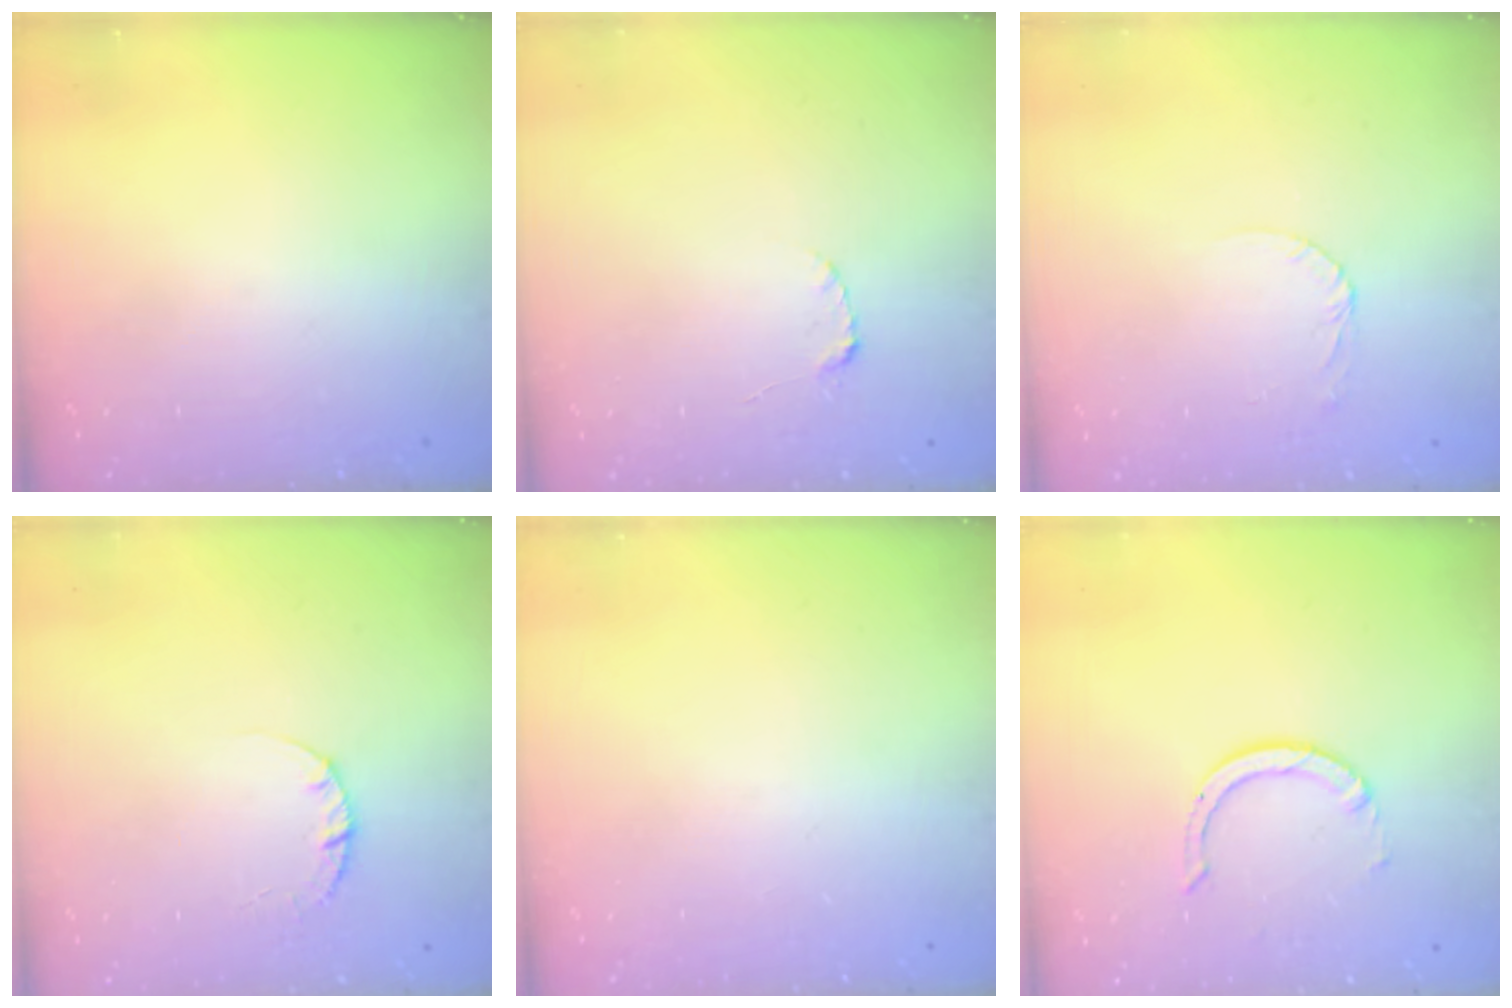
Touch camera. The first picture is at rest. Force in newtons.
{"total": 2.2, "press": 2.2, "slide": 0.3}
{"total": 2.6, "press": 2.6, "slide": 0.1}
{"total": 2.4, "press": 2.4, "slide": 0.3}
{"total": 0.0}
{"total": 2.8, "press": 2.8, "slide": 0.2}